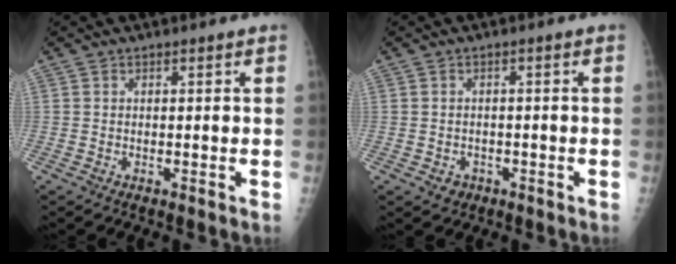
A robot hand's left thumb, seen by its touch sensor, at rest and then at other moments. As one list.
[{"total": 2.3, "force": [-1.1, 2.0, 0.6], "torque": [0.000, 0.008, -0.011]}]